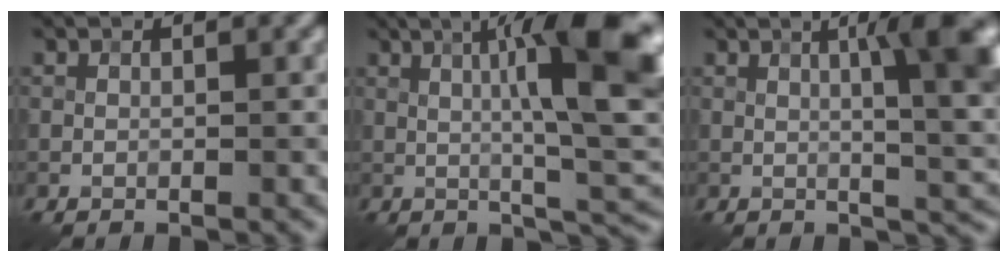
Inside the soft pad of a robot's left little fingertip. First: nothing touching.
{"total": 13.0, "force": [2.3, 2.9, 12.4], "torque": [-0.142, 0.016, 0.029]}
{"total": 6.8, "force": [1.4, 1.3, 6.6], "torque": [-0.082, 0.010, 0.022]}